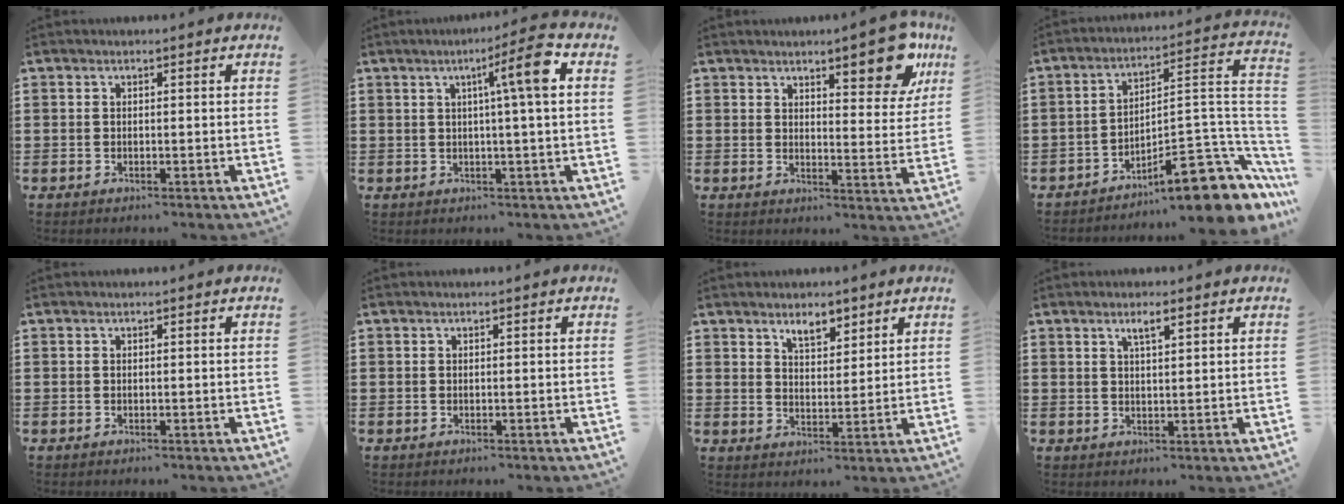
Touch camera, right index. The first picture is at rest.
{"total": 7.4, "force": [1.9, -0.1, 7.1], "torque": [-0.116, -0.007, 0.019]}
{"total": 8.9, "force": [6.3, 2.7, 5.7], "torque": [-0.085, -0.018, 0.106]}
{"total": 12.1, "force": [-8.7, 3.4, 7.7], "torque": [-0.091, 0.022, -0.156]}
{"total": 0.0}
{"total": 0.0}
{"total": 4.2, "force": [3.3, 1.7, 1.9], "torque": [-0.029, -0.001, 0.057]}
{"total": 2.4, "force": [1.3, 0.4, 1.9], "torque": [-0.040, 0.003, 0.020]}